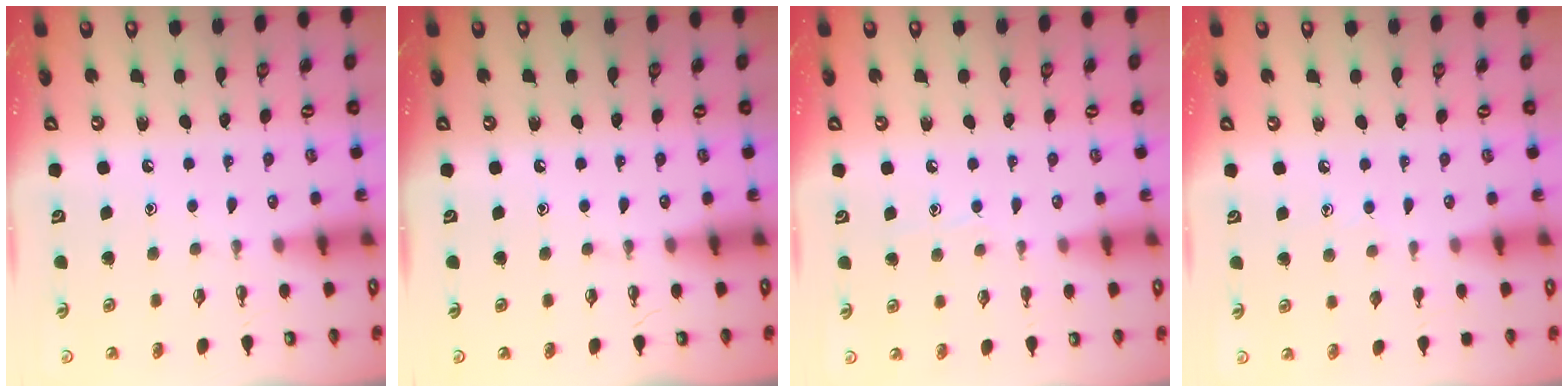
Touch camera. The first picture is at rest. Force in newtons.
{"total": 0.0}
{"total": 5.5, "press": 5.5, "slide": 0.5}
{"total": 5.7, "press": 5.7, "slide": 0.7}